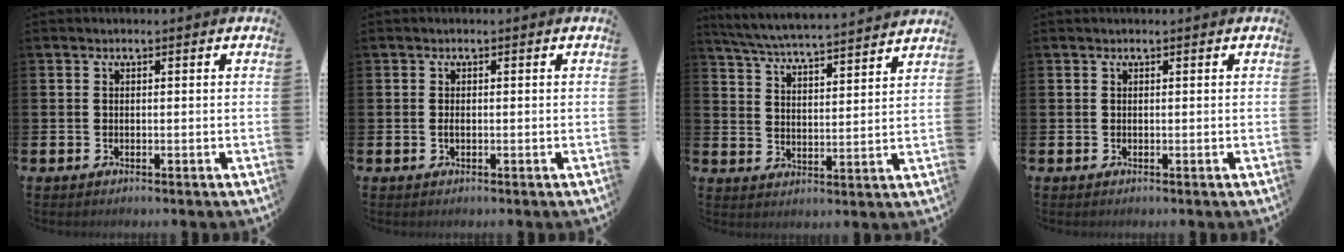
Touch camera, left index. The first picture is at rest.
{"total": 0.7, "force": [-0.1, 0.3, 0.6], "torque": [-0.008, 0.000, -0.005]}
{"total": 5.9, "force": [5.8, -0.1, 1.2], "torque": [-0.049, -0.047, 0.100]}
{"total": 0.0}